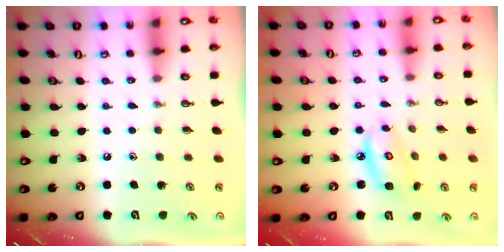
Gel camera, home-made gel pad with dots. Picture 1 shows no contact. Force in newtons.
{"total": 7.0, "press": 6.9, "slide": 0.5}